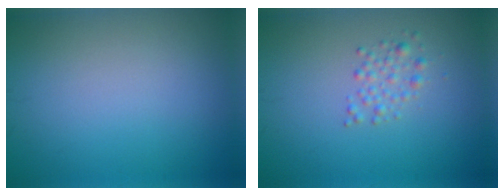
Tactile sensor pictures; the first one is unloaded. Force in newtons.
{"total": 1.5, "press": 1.5, "slide": 0.0}